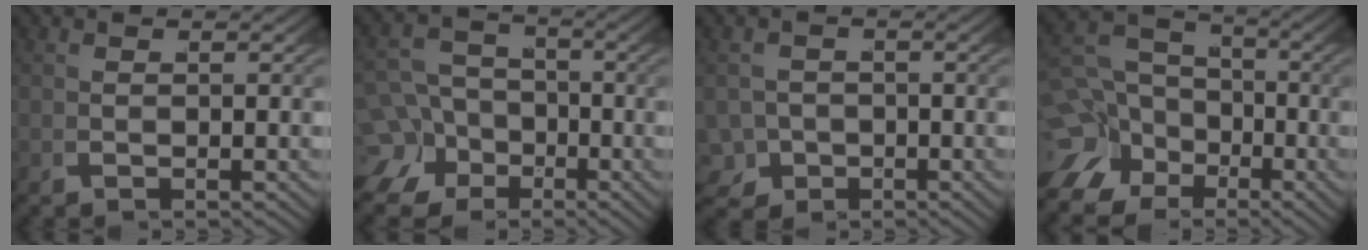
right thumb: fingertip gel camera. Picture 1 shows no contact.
{"total": 8.6, "force": [-2.4, 7.1, 4.1], "torque": [-0.059, -0.039, -0.034]}
{"total": 4.6, "force": [-2.2, 3.6, 1.8], "torque": [-0.032, -0.026, -0.028]}
{"total": 9.3, "force": [-1.5, 7.6, 5.1], "torque": [-0.081, -0.033, -0.017]}